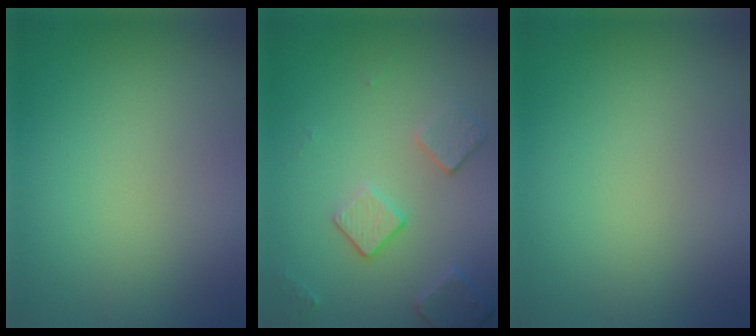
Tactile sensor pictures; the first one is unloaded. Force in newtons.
{"total": 3.7, "press": 2.9, "slide": 2.2}
{"total": 0.0}